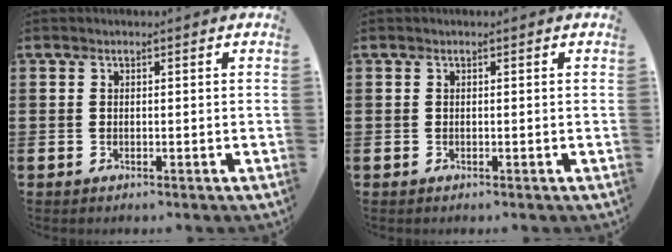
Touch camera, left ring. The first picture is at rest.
{"total": 0.0}